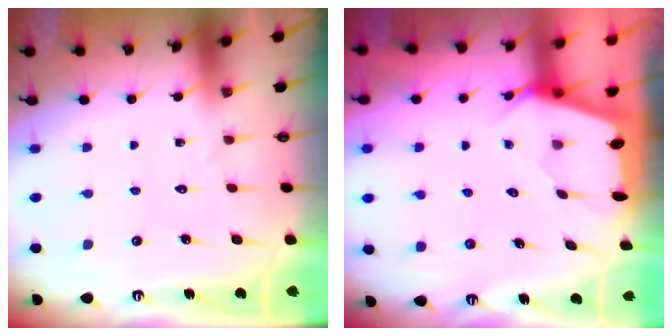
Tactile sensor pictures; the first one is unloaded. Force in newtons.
{"total": 2.3, "press": 2.3, "slide": 0.3}